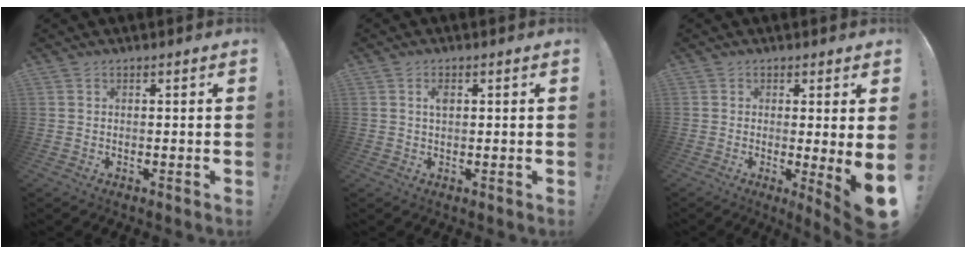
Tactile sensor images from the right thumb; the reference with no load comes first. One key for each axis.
{"total": 2.0, "fx": 0.6, "fy": 1.2, "fz": 1.5, "tx": -0.031, "ty": 0.005, "tz": 0.010}
{"total": 6.4, "fx": 0.3, "fy": -0.2, "fz": 6.4, "tx": -0.080, "ty": -0.022, "tz": 0.005}